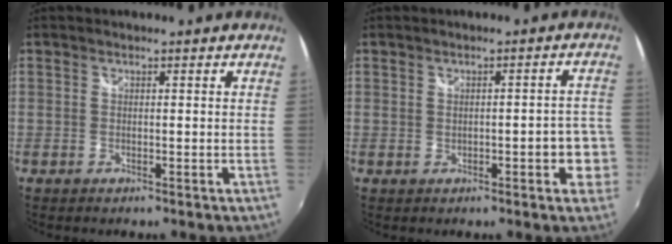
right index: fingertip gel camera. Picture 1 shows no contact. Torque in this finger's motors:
{"motor_torque": [1.39, 0.47, 0.34, 0.02]}